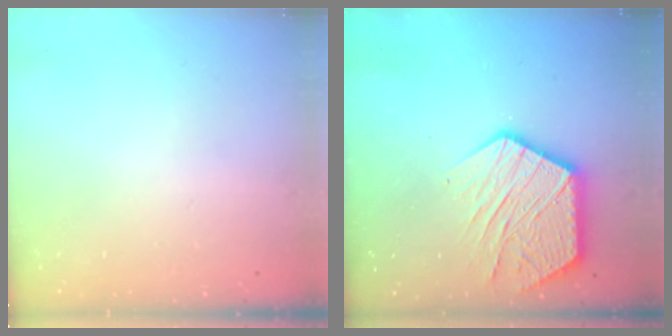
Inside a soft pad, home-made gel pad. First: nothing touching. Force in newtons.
{"total": 17.4, "press": 17.4, "slide": 1.2}